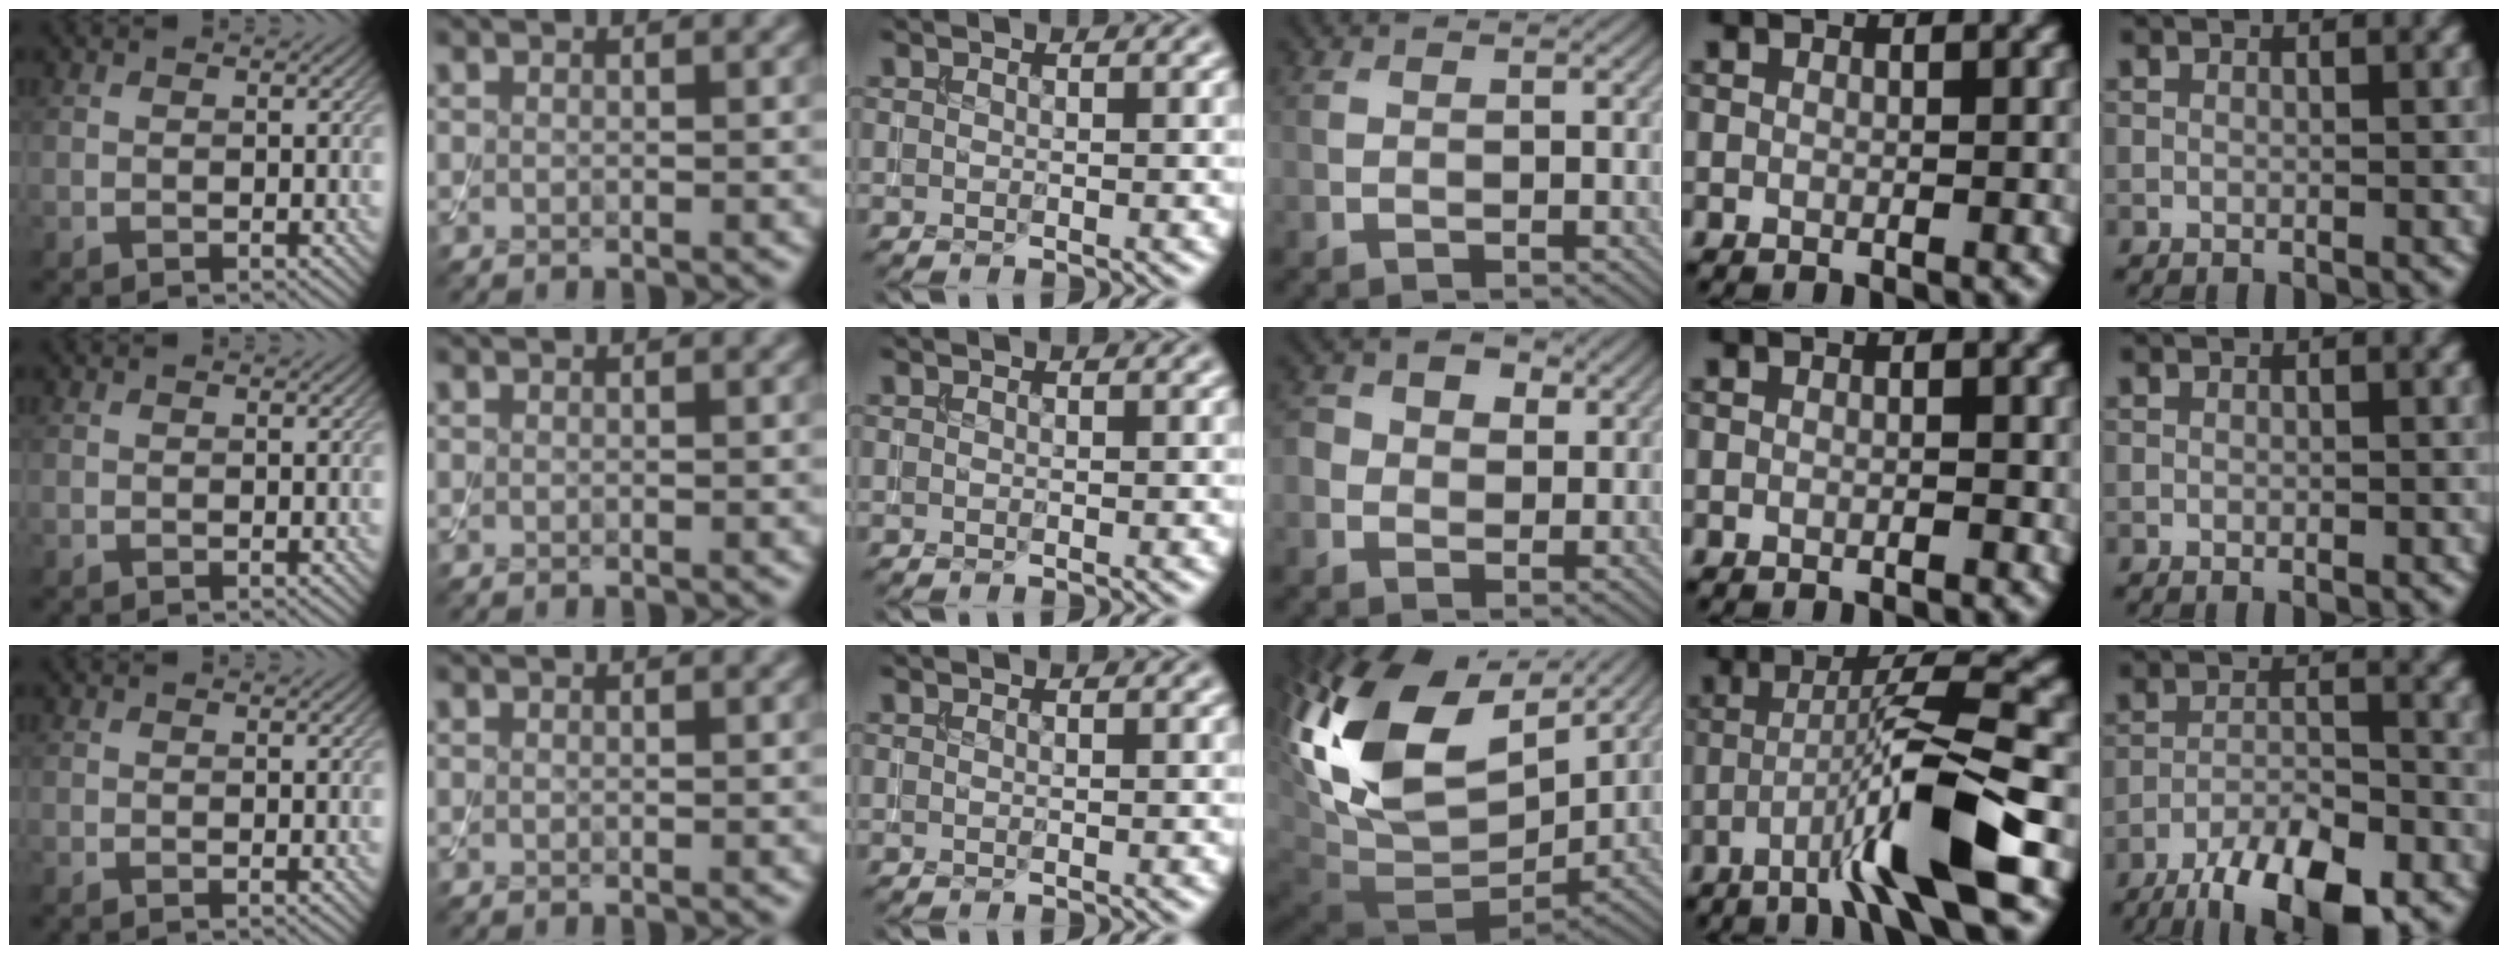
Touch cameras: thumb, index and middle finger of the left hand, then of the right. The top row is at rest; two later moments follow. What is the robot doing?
{"motion": "assemble", "object": "toy tower of hanoi"}